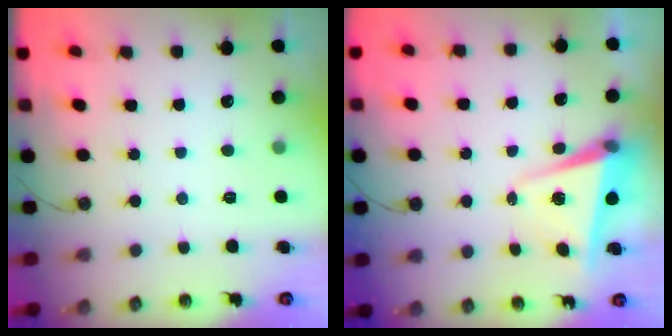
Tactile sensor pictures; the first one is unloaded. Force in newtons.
{"total": 4.9, "press": 4.8, "slide": 1.2}